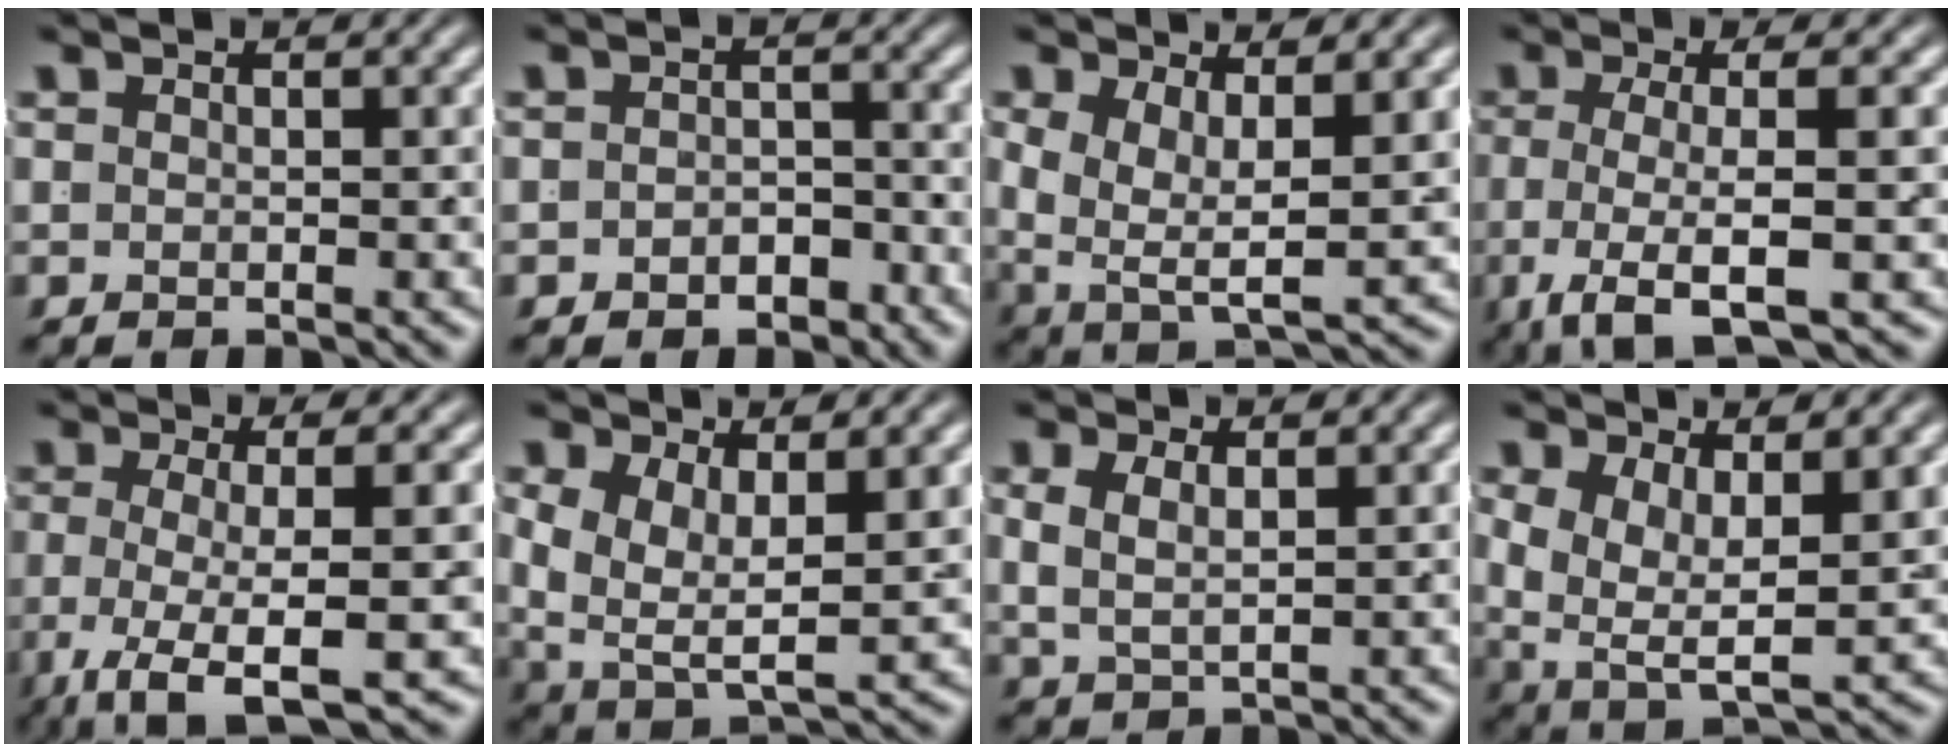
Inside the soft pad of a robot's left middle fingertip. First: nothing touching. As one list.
[{"total": 2.6, "force": [-2.1, 1.4, 0.6], "torque": [0.001, -0.009, -0.031]}, {"total": 6.2, "force": [-0.1, 4.0, 4.8], "torque": [-0.106, -0.030, 0.013]}, {"total": 6.6, "force": [-3.3, 2.0, 5.4], "torque": [-0.119, -0.033, -0.033]}, {"total": 7.7, "force": [-4.5, 2.4, 5.7], "torque": [-0.127, -0.044, -0.050]}, {"total": 7.0, "force": [0.0, 5.0, 5.0], "torque": [-0.121, -0.035, 0.015]}, {"total": 3.4, "force": [0.9, 2.2, 2.5], "torque": [-0.055, -0.006, 0.022]}, {"total": 7.3, "force": [-0.9, 5.1, 5.1], "torque": [-0.118, -0.044, 0.007]}]